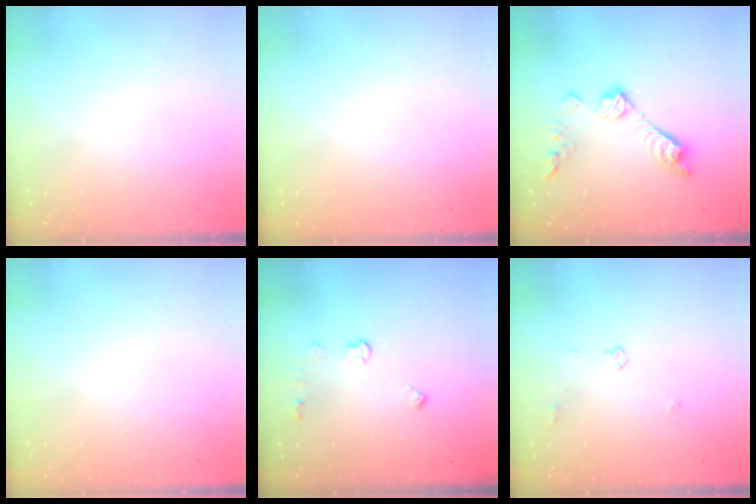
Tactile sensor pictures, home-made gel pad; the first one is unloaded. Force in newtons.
{"total": 0.0}
{"total": 11.9, "press": 11.9, "slide": 0.6}
{"total": 0.0}
{"total": 5.1, "press": 5.1, "slide": 0.2}
{"total": 4.0, "press": 3.9, "slide": 0.6}